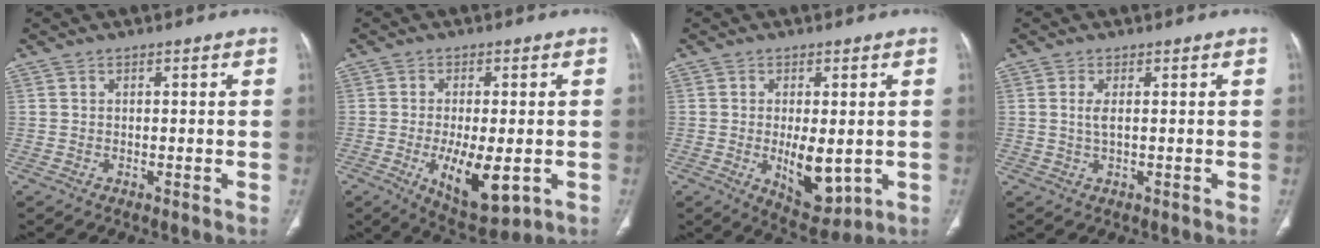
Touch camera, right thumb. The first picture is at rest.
{"total": 11.3, "force": [-2.9, 4.6, 9.8], "torque": [-0.151, -0.017, -0.034]}
{"total": 8.9, "force": [-1.2, 4.2, 7.7], "torque": [-0.099, -0.018, -0.004]}
{"total": 1.8, "force": [0.4, 0.5, 1.7], "torque": [-0.046, -0.004, 0.013]}